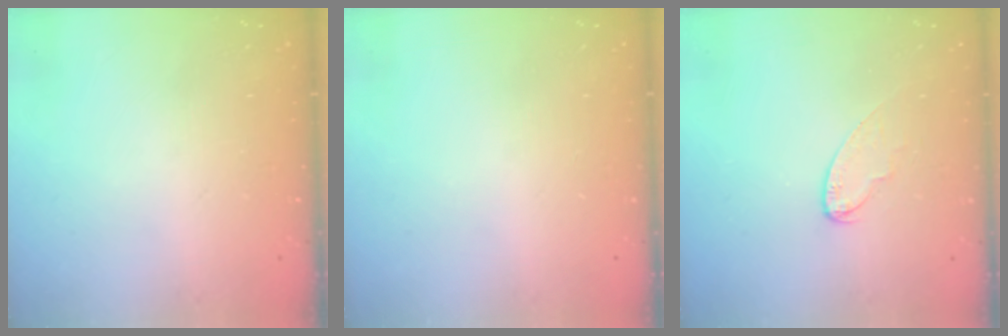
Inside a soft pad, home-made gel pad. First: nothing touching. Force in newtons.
{"total": 0.0}
{"total": 5.0, "press": 5.0, "slide": 0.4}